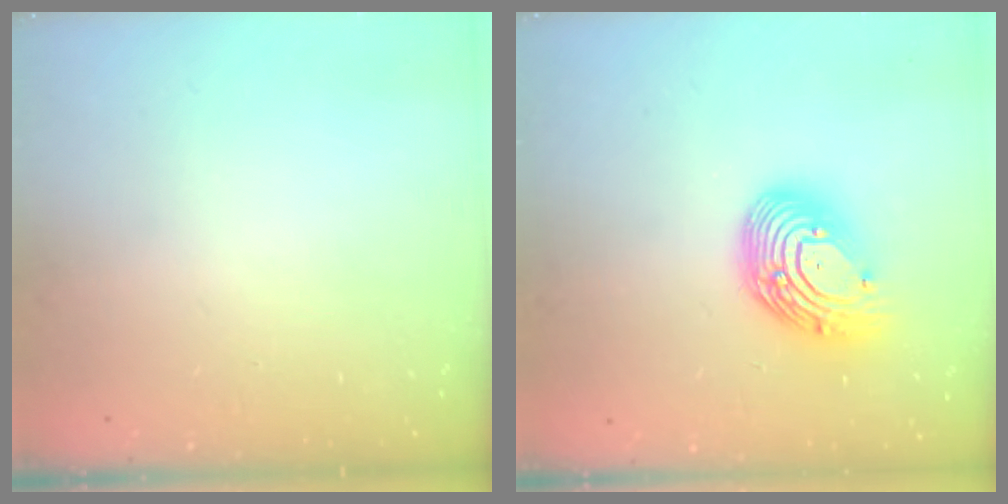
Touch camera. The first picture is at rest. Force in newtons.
{"total": 15.0, "press": 14.9, "slide": 1.5}